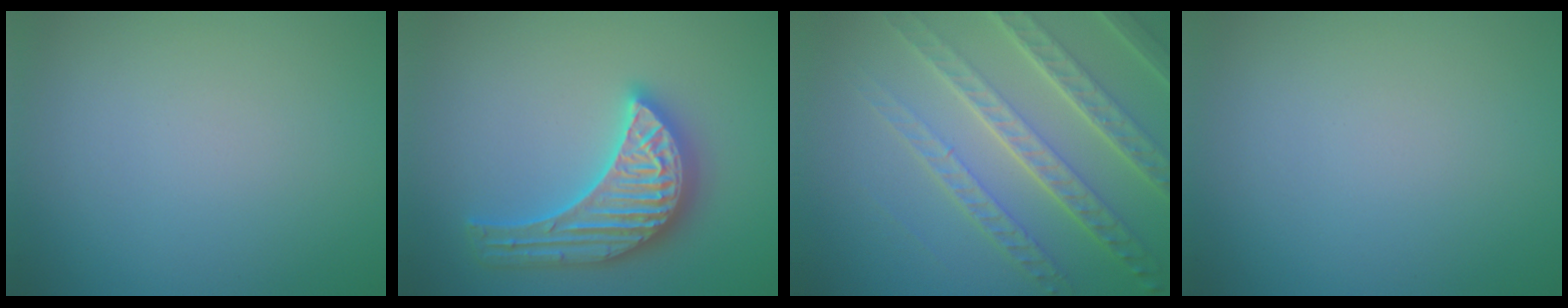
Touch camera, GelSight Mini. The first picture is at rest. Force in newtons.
{"total": 5.6, "press": 5.5, "slide": 0.5}
{"total": 7.9, "press": 5.4, "slide": 5.8}
{"total": 0.0}